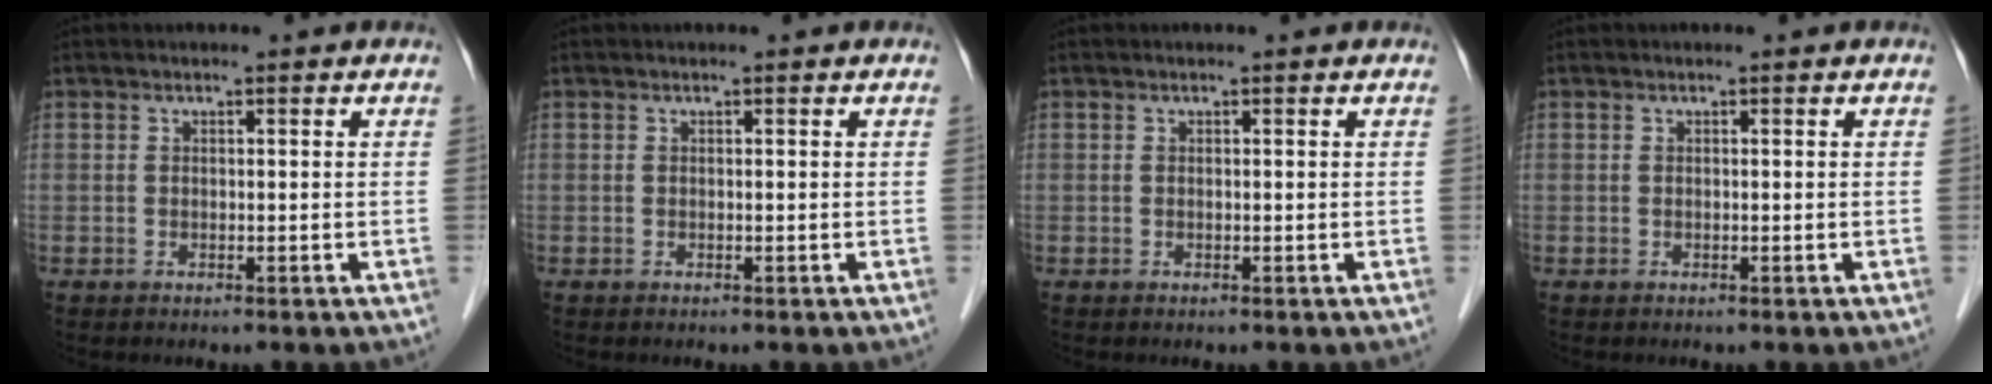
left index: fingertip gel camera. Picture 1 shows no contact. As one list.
[{"total": 0.0}, {"total": 0.0}, {"total": 0.0}]